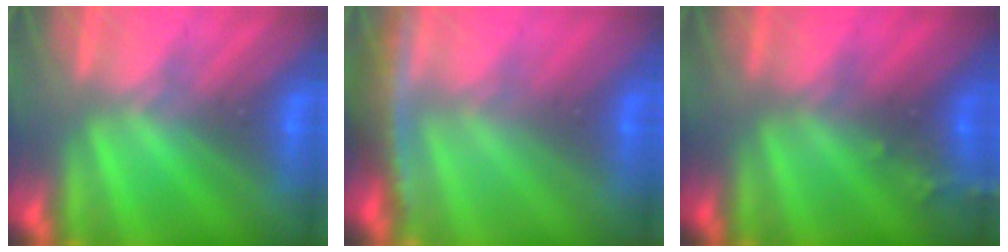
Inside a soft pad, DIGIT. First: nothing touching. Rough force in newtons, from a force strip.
{"total": 9.6}
{"total": 8.4}